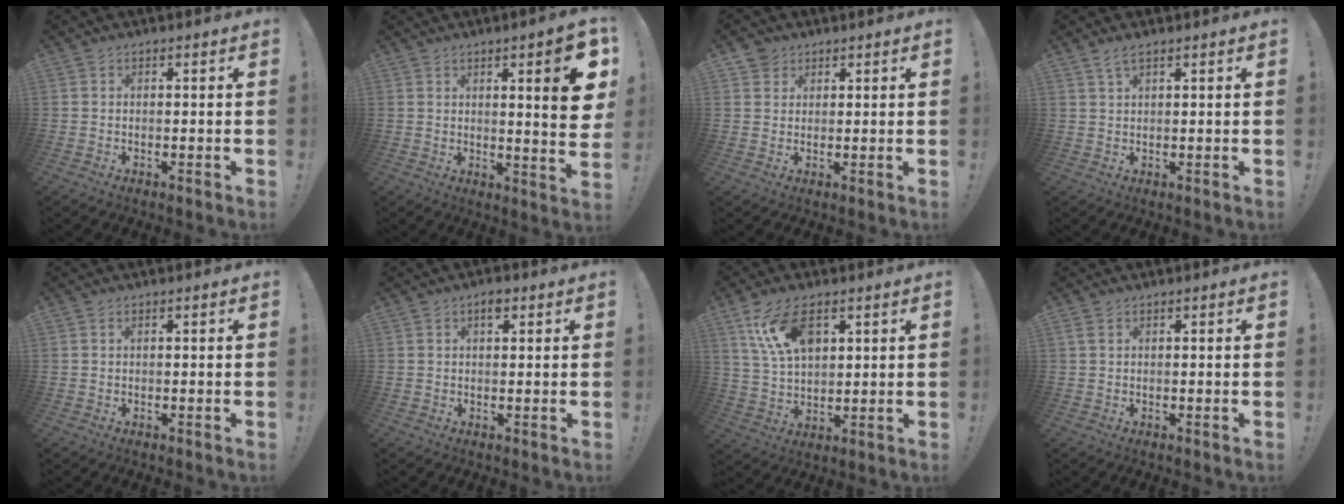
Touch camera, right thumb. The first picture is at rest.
{"total": 11.0, "force": [3.5, 1.3, 10.4], "torque": [-0.127, -0.030, 0.046]}
{"total": 3.2, "force": [2.2, 2.4, 0.3], "torque": [0.000, -0.011, 0.039]}
{"total": 2.9, "force": [2.0, 0.6, 2.0], "torque": [-0.034, -0.009, 0.035]}
{"total": 0.0}
{"total": 2.7, "force": [1.5, 1.4, 1.9], "torque": [-0.017, -0.006, 0.020]}
{"total": 13.3, "force": [6.4, 7.0, 9.3], "torque": [-0.168, -0.012, 0.121]}
{"total": 1.5, "force": [0.9, 0.7, 0.9], "torque": [-0.021, 0.003, 0.017]}